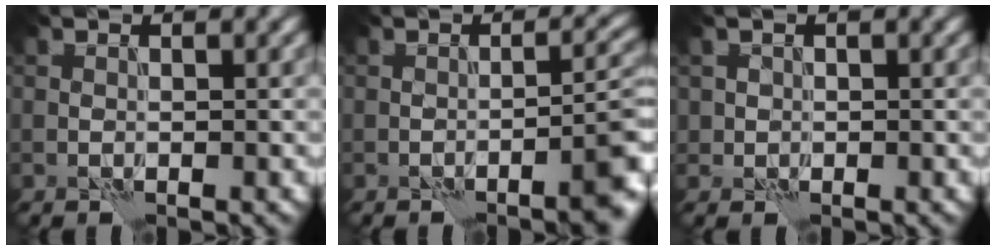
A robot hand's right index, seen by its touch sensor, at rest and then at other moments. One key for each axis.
{"total": 4.7, "fx": -2.5, "fy": 0.8, "fz": 4.0, "tx": -0.044, "ty": 0.016, "tz": -0.039}
{"total": 0.9, "fx": 0.2, "fy": 0.9, "fz": 0.0, "tx": 0.007, "ty": -0.001, "tz": 0.001}